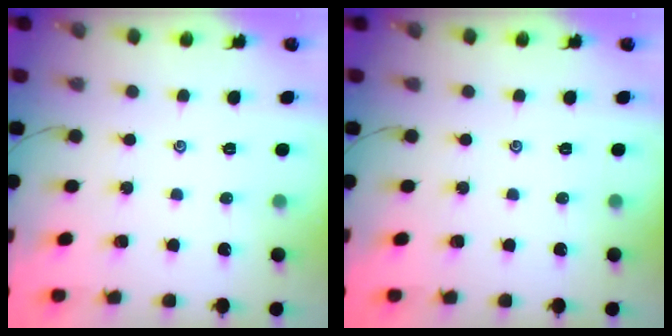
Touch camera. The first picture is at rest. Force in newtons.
{"total": 0.0}